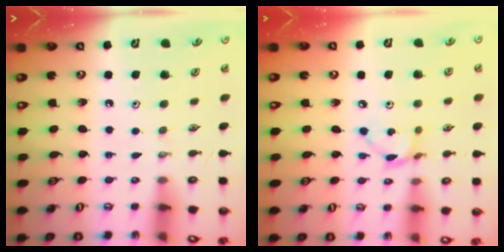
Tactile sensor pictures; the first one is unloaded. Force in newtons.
{"total": 4.9, "press": 4.8, "slide": 0.2}